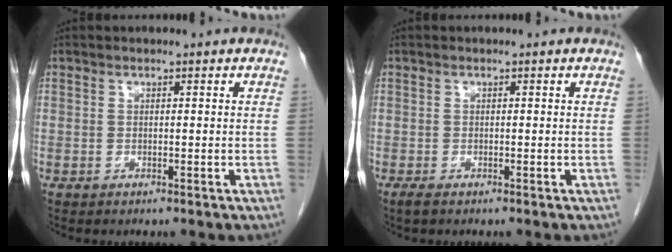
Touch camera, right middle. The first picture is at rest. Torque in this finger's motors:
{"motor_torque": [0.25, -0.21, 0.03, 0.02]}